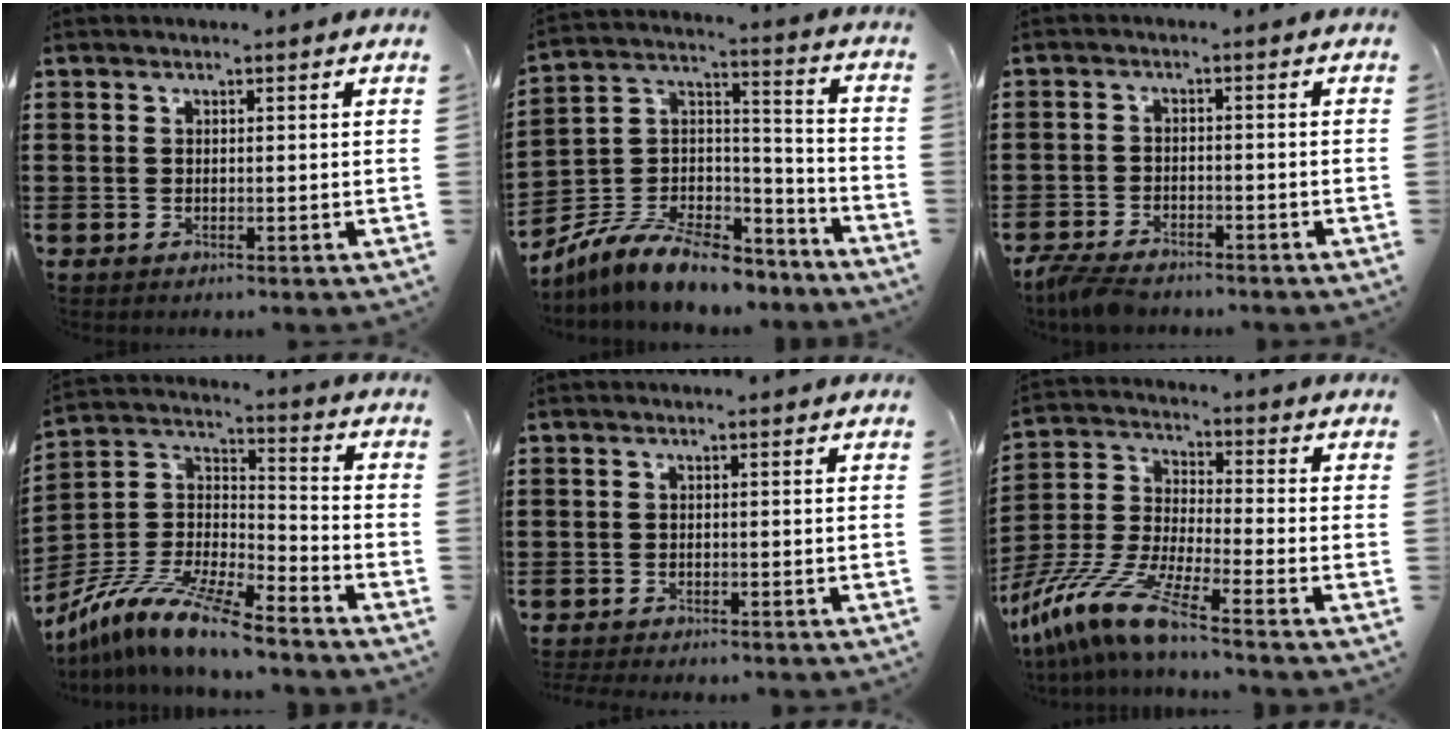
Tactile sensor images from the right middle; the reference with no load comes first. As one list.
[{"total": 9.0, "force": [-7.7, 2.6, 3.9], "torque": [-0.084, 0.010, -0.153]}, {"total": 3.9, "force": [-3.7, 0.9, 1.0], "torque": [-0.040, -0.004, -0.081]}, {"total": 11.4, "force": [-9.9, 1.0, 5.6], "torque": [-0.129, 0.002, -0.201]}, {"total": 1.1, "force": [-1.1, 0.0, 0.1], "torque": [-0.005, -0.001, -0.024]}, {"total": 10.8, "force": [-8.5, 0.5, 6.6], "torque": [-0.162, -0.008, -0.179]}]